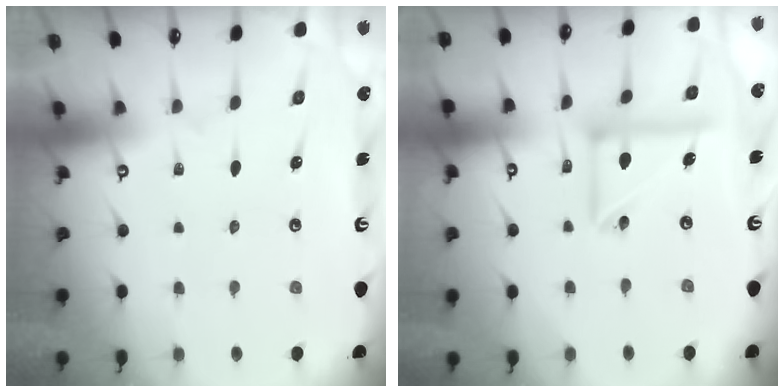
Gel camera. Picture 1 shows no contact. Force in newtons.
{"total": 13.6, "press": 13.5, "slide": 1.8}